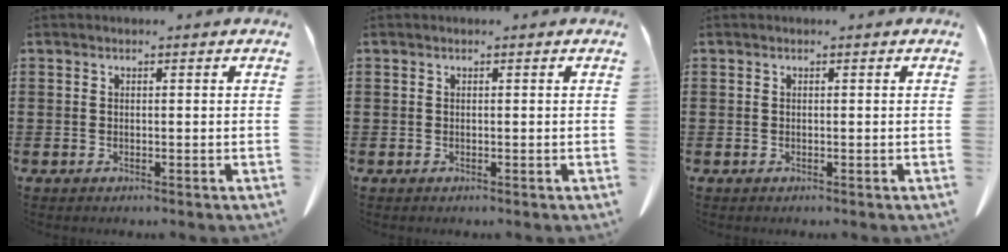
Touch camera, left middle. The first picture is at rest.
{"total": 0.0}
{"total": 0.0}